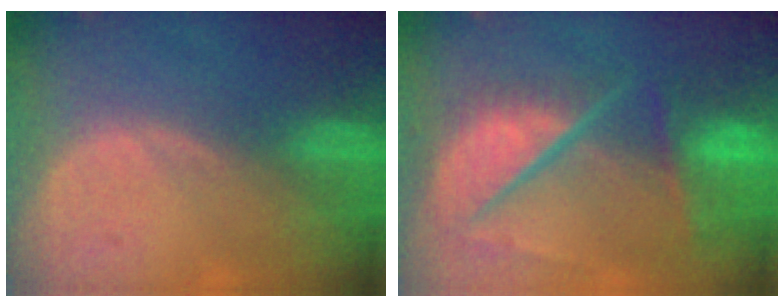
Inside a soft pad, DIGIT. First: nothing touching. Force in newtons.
{"total": 10.9, "press": 9.0, "slide": 6.1}